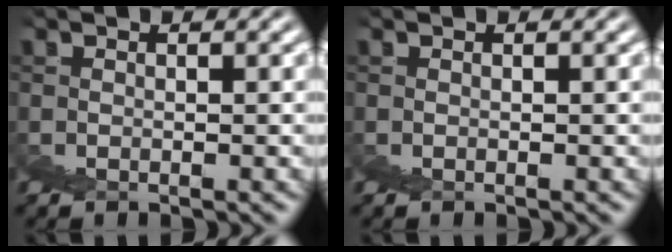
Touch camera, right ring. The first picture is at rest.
{"total": 0.0}